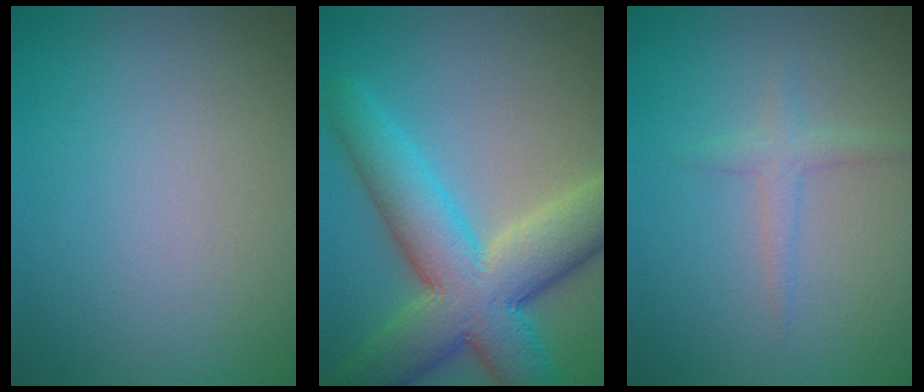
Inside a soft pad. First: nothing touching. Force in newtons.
{"total": 10.1, "press": 10.1, "slide": 0.5}
{"total": 1.5, "press": 1.5, "slide": 0.1}